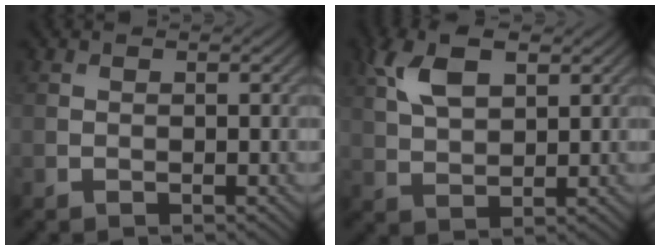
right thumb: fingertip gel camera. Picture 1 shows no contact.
{"total": 7.2, "force": [3.3, 3.6, 5.4], "torque": [-0.124, 0.010, 0.065]}